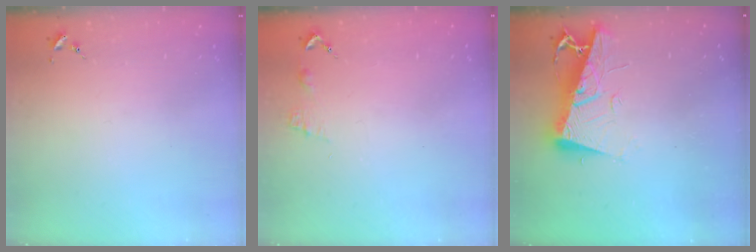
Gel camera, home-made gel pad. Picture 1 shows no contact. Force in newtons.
{"total": 6.7, "press": 6.7, "slide": 0.5}
{"total": 11.9, "press": 11.8, "slide": 1.4}